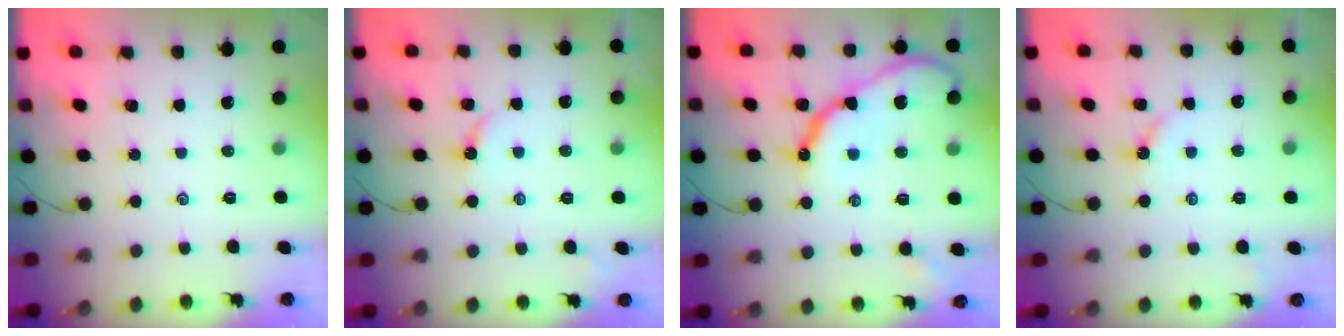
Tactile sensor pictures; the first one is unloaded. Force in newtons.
{"total": 2.6, "press": 2.6, "slide": 0.3}
{"total": 13.7, "press": 13.6, "slide": 1.5}
{"total": 2.8, "press": 2.8, "slide": 0.3}